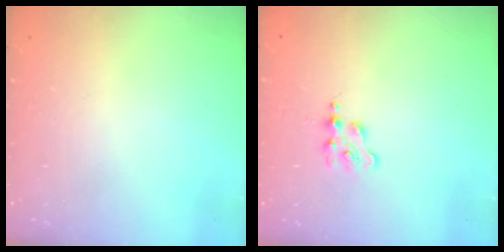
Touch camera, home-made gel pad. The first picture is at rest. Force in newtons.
{"total": 1.3, "press": 1.3, "slide": 0.2}